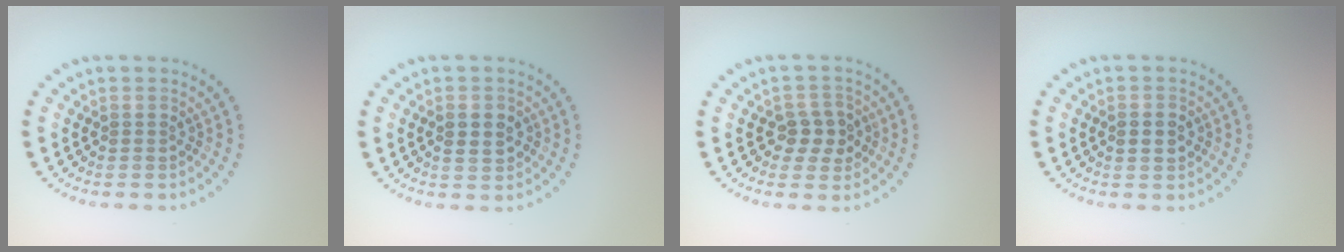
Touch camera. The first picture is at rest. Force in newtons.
{"total": 1.9, "press": 1.9, "slide": 0.1}
{"total": 2.6, "press": 2.5, "slide": 0.8}
{"total": 2.4, "press": 2.4, "slide": 0.0}